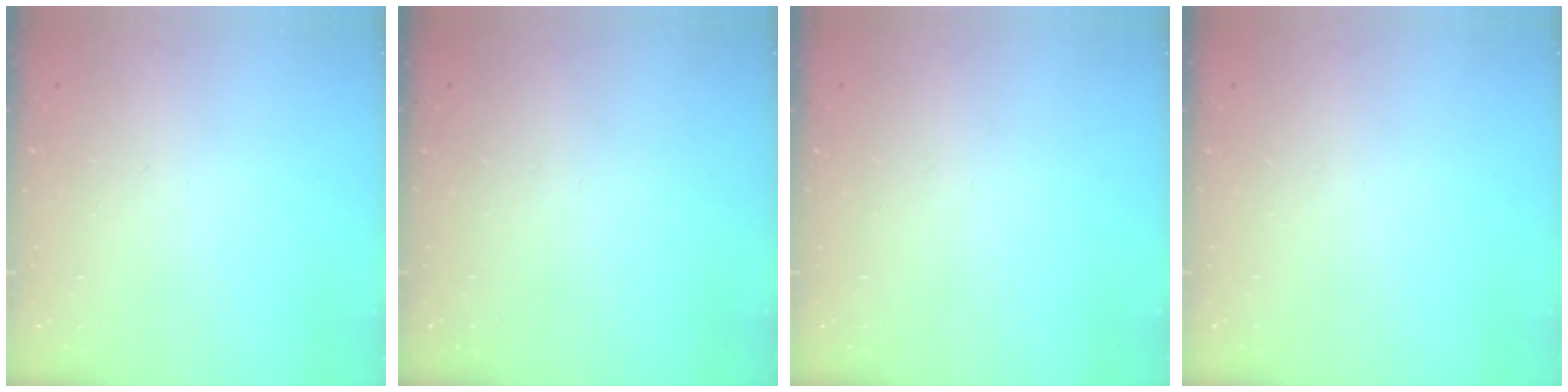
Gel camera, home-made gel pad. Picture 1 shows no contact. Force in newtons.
{"total": 0.0}
{"total": 0.0}
{"total": 0.0}